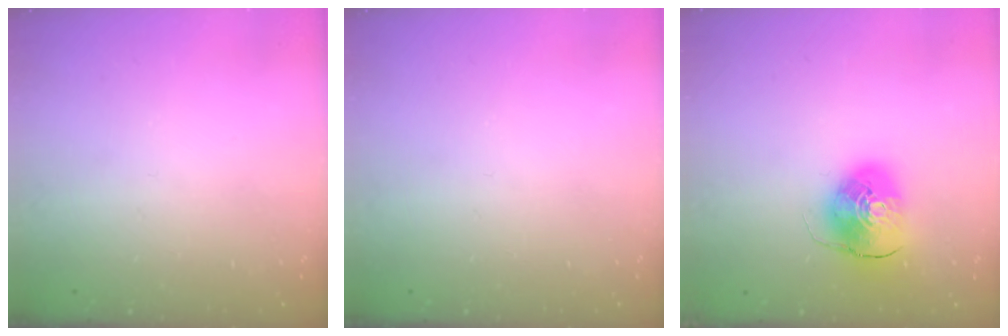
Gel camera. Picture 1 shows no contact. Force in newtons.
{"total": 0.0}
{"total": 9.9, "press": 9.7, "slide": 1.7}